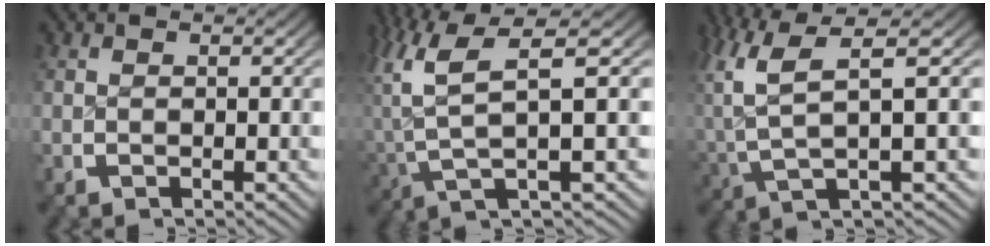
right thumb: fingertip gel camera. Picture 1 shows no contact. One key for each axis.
{"total": 6.2, "fx": 0.6, "fy": 2.6, "fz": 5.6, "tx": -0.117, "ty": -0.014, "tz": 0.012}
{"total": 5.8, "fx": 1.0, "fy": 2.8, "fz": 5.0, "tx": -0.108, "ty": -0.012, "tz": 0.019}